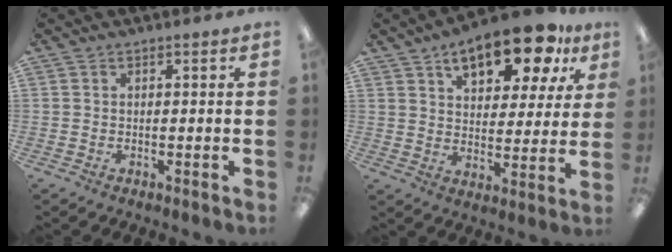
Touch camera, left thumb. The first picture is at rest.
{"total": 15.2, "force": [9.9, 6.7, 9.4], "torque": [-0.135, -0.042, 0.165]}